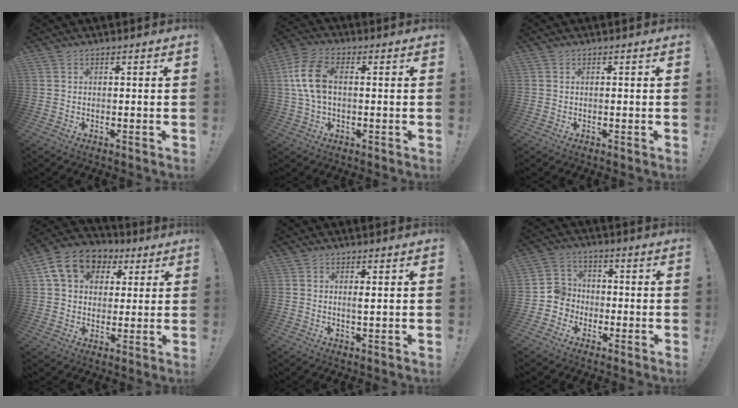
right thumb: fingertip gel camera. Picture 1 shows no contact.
{"total": 10.9, "force": [1.3, 6.4, 8.7], "torque": [-0.171, 0.005, 0.028]}
{"total": 0.0}
{"total": 14.1, "force": [5.7, 10.8, 7.0], "torque": [-0.109, -0.011, 0.111]}
{"total": 1.5, "force": [0.4, 0.1, 1.4], "torque": [-0.021, -0.003, 0.003]}
{"total": 6.5, "force": [-3.1, 5.7, 1.0], "torque": [-0.018, 0.031, -0.056]}